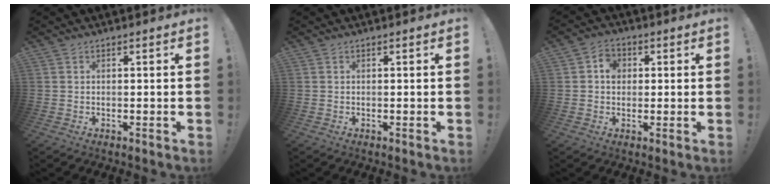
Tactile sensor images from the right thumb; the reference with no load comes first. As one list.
[{"total": 0.0}, {"total": 4.5, "force": [0.5, 4.0, 2.1], "torque": [-0.014, 0.000, 0.004]}]